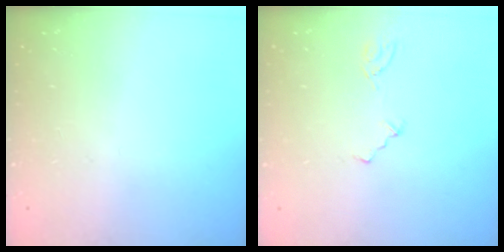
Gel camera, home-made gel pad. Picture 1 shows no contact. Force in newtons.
{"total": 2.5, "press": 2.2, "slide": 1.2}